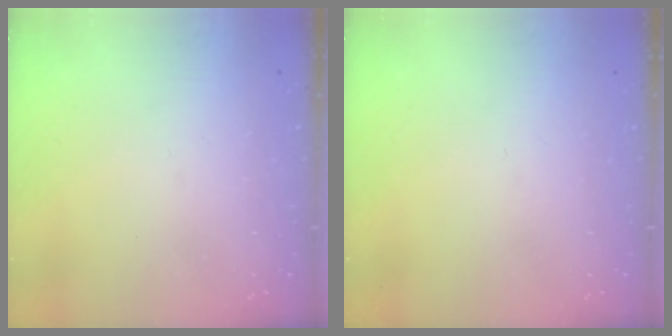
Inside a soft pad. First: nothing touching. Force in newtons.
{"total": 0.0}